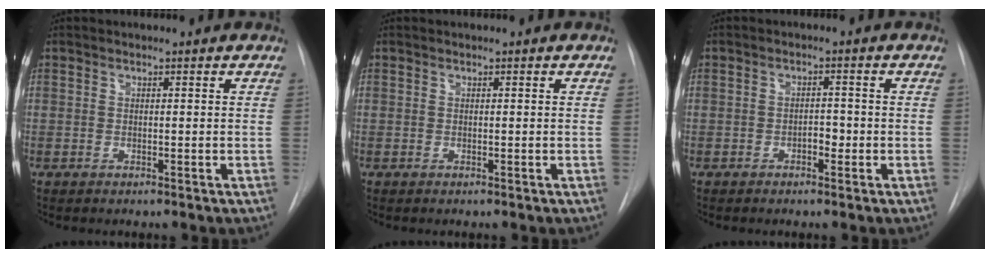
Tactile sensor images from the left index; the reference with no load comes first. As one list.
[{"total": 0.0}, {"total": 1.9, "force": [-0.9, 1.0, 1.3], "torque": [-0.017, 0.007, -0.012]}]